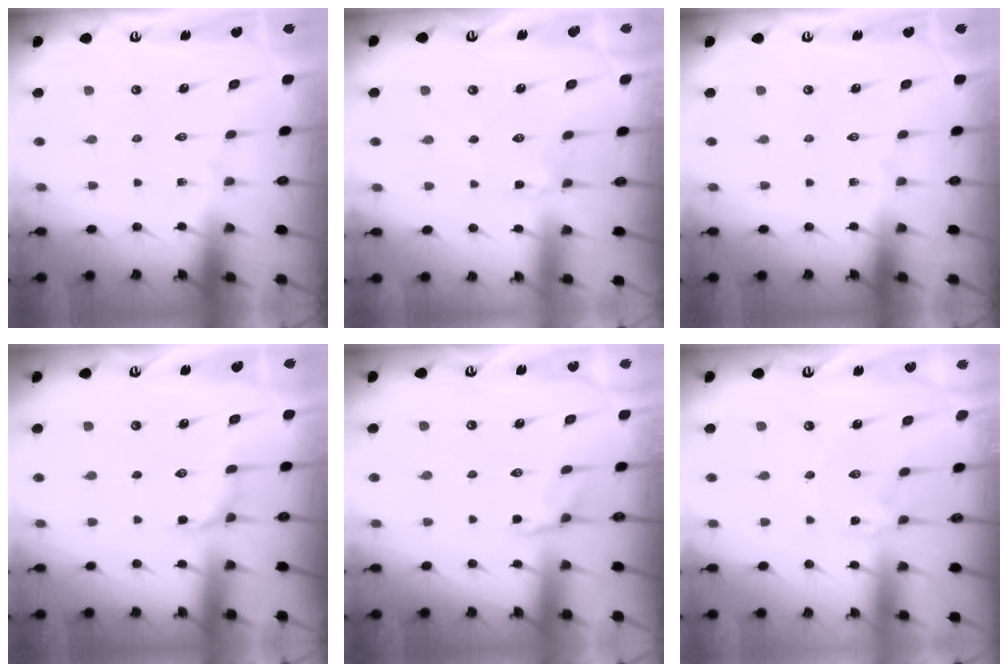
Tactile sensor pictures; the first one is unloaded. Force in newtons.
{"total": 2.8, "press": 2.8, "slide": 0.3}
{"total": 0.0}
{"total": 6.0, "press": 5.8, "slide": 1.8}
{"total": 2.7, "press": 2.1, "slide": 1.7}
{"total": 0.9, "press": 0.8, "slide": 0.2}